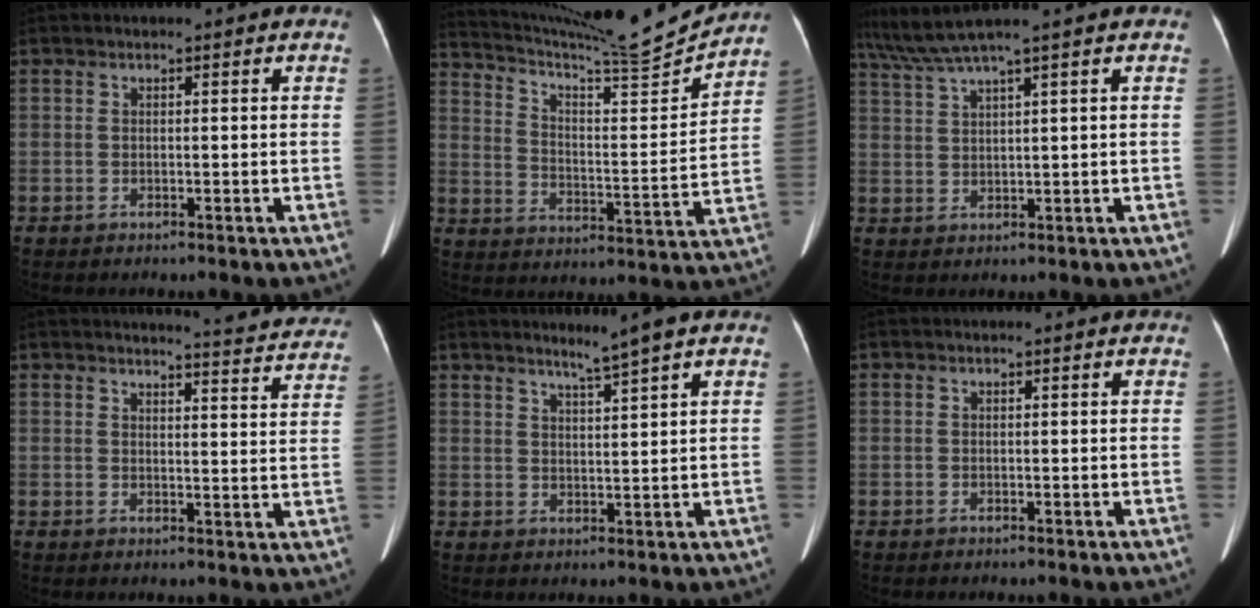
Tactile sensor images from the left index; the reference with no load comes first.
{"total": 17.7, "force": [16.9, -1.4, 4.8], "torque": [-0.100, -0.047, 0.255]}
{"total": 4.7, "force": [3.8, -1.8, 2.1], "torque": [-0.058, 0.009, 0.088]}
{"total": 12.9, "force": [12.7, 0.7, 2.2], "torque": [-0.009, -0.066, 0.119]}
{"total": 3.5, "force": [2.7, -1.1, 2.0], "torque": [-0.037, -0.006, 0.051]}
{"total": 0.0}